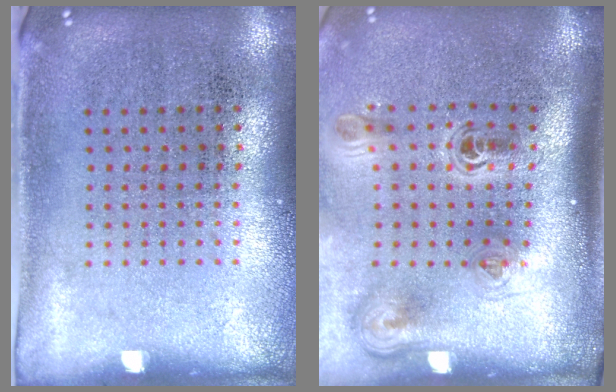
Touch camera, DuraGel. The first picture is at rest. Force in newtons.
{"total": 2.3, "press": 1.5, "slide": 1.8}